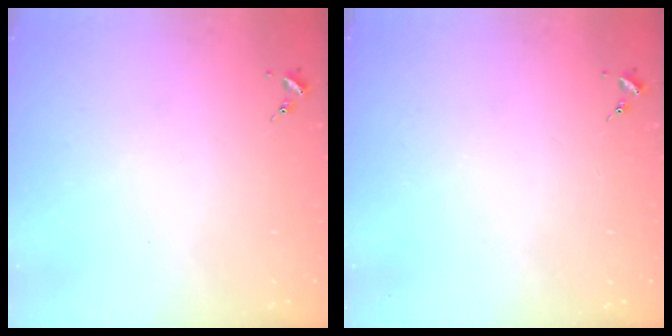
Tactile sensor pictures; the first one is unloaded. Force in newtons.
{"total": 0.0}